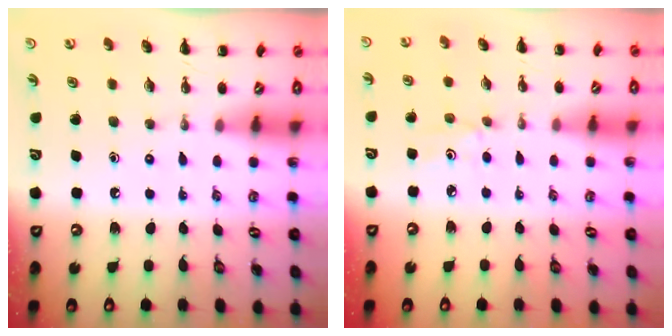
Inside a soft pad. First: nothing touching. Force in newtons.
{"total": 3.3, "press": 3.1, "slide": 1.0}